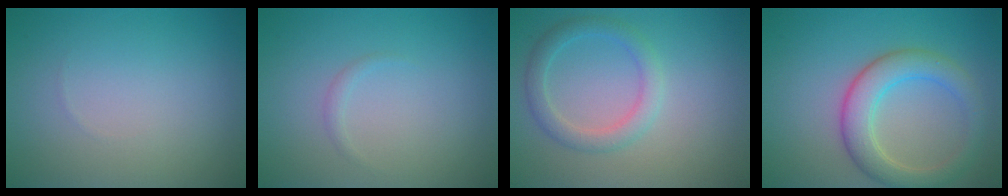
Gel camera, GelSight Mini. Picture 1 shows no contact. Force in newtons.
{"total": 0.6, "press": 0.6, "slide": 0.0}
{"total": 2.5, "press": 2.5, "slide": 0.0}
{"total": 4.8, "press": 4.8, "slide": 0.2}